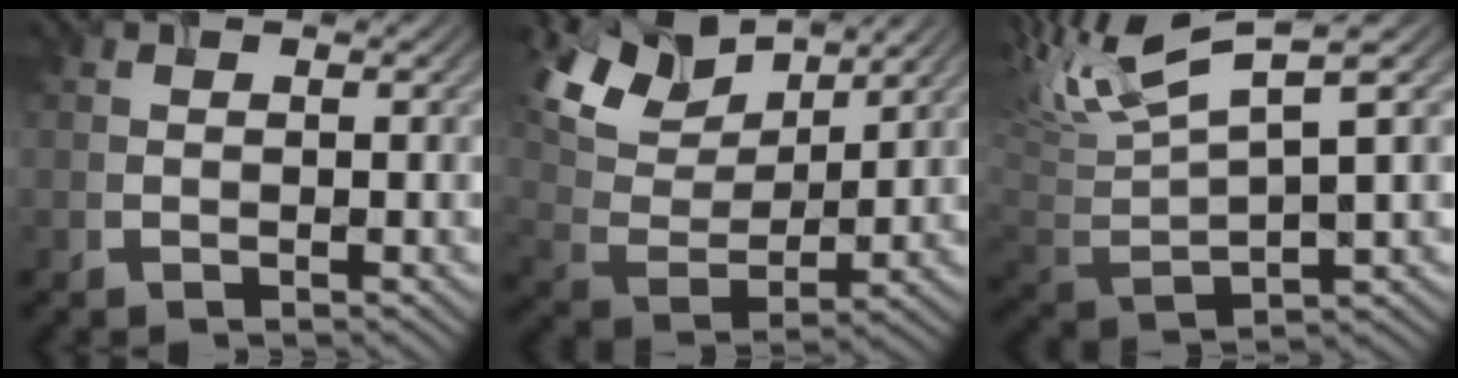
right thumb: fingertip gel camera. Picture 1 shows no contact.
{"total": 11.2, "force": [6.8, 5.9, 6.7], "torque": [-0.171, 0.021, 0.115]}
{"total": 10.7, "force": [4.1, 3.4, 9.3], "torque": [-0.218, 0.019, 0.069]}